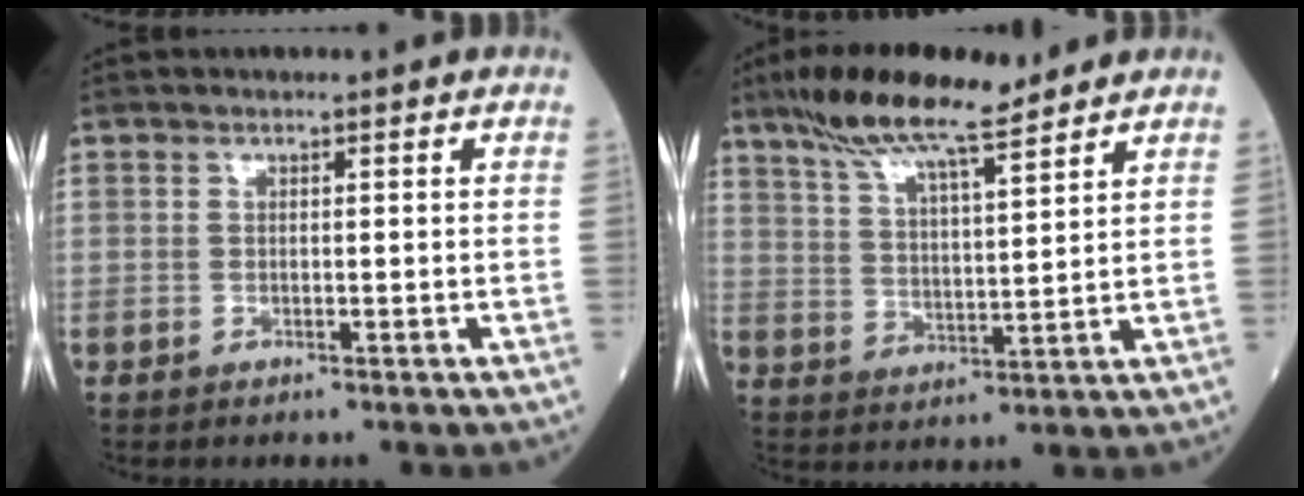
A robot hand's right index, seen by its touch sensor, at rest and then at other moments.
{"total": 12.5, "force": [9.8, 1.7, 7.7], "torque": [-0.142, 0.012, 0.173]}